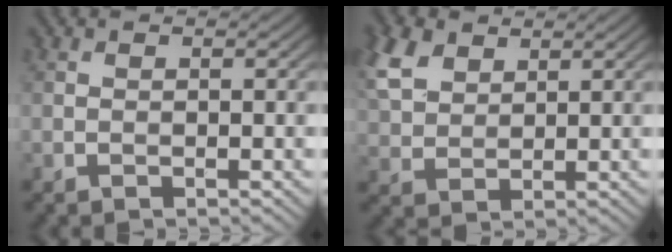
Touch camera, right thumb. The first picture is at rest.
{"total": 7.1, "force": [3.8, 4.4, 4.2], "torque": [-0.133, 0.017, 0.081]}